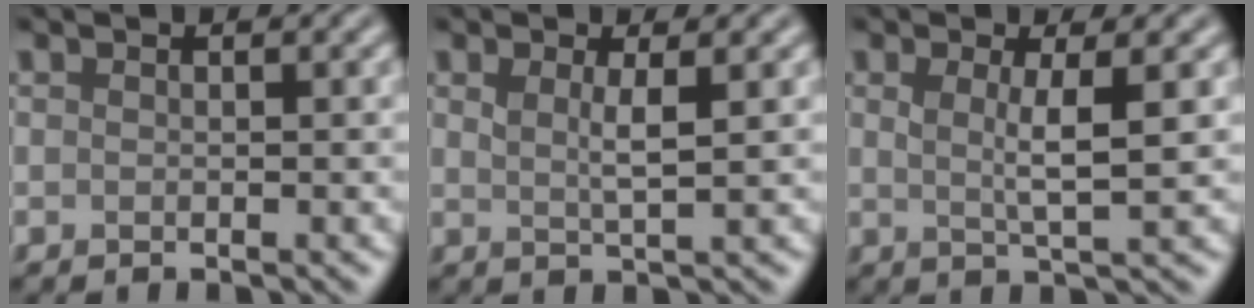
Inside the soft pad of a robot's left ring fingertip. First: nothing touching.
{"total": 1.9, "force": [0.8, 0.5, 1.7], "torque": [-0.030, -0.004, 0.012]}
{"total": 3.0, "force": [0.7, 0.7, 2.9], "torque": [-0.049, -0.006, 0.010]}